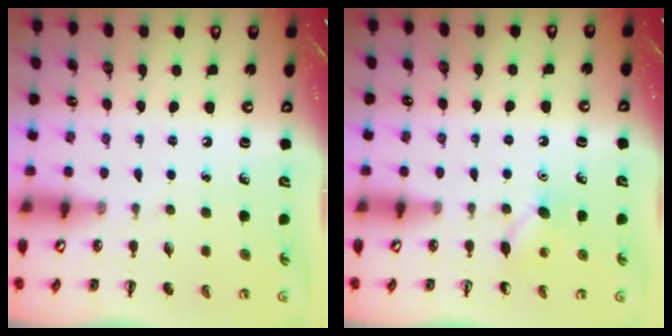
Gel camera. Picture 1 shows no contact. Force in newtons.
{"total": 6.2, "press": 5.9, "slide": 1.7}